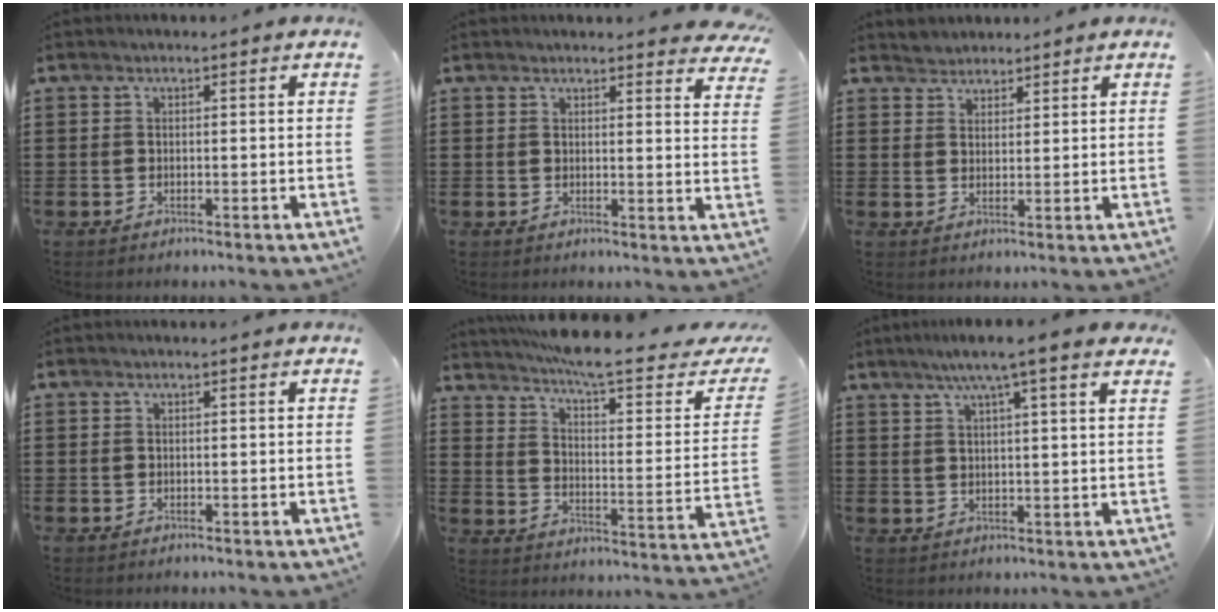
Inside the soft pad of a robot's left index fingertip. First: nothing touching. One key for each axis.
{"total": 2.8, "fx": 2.8, "fy": 0.0, "fz": 0.6, "tx": -0.014, "ty": -0.013, "tz": 0.051}
{"total": 2.0, "fx": 1.8, "fy": 0.6, "fz": -0.7, "tx": 0.005, "ty": 0.007, "tz": 0.037}
{"total": 0.0}
{"total": 7.9, "fx": 6.4, "fy": 0.0, "fz": 4.6, "tx": -0.110, "ty": -0.046, "tz": 0.104}
{"total": 5.6, "fx": 4.0, "fy": -0.5, "fz": 3.9, "tx": -0.087, "ty": -0.006, "tz": 0.066}